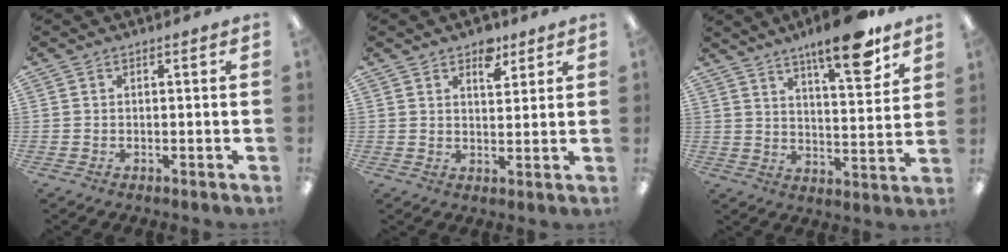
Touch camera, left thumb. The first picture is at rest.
{"total": 5.7, "force": [4.0, 3.0, 2.7], "torque": [-0.015, -0.023, 0.063]}
{"total": 13.8, "force": [10.2, 3.1, 8.7], "torque": [-0.128, -0.057, 0.163]}